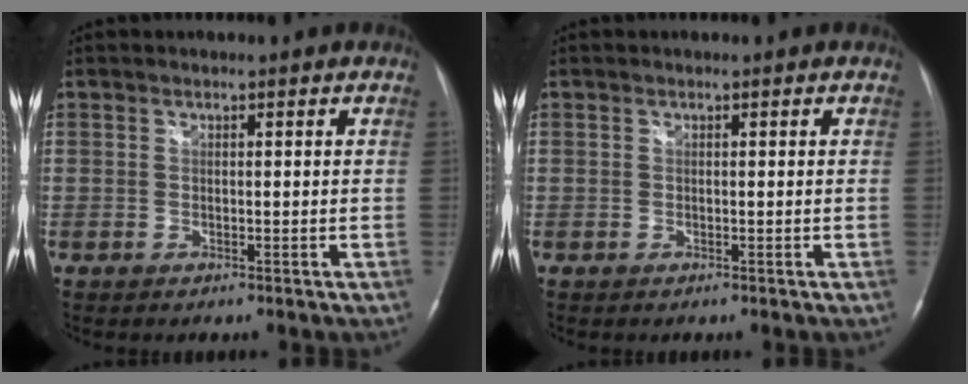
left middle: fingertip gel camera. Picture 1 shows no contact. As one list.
[{"total": 0.0}]